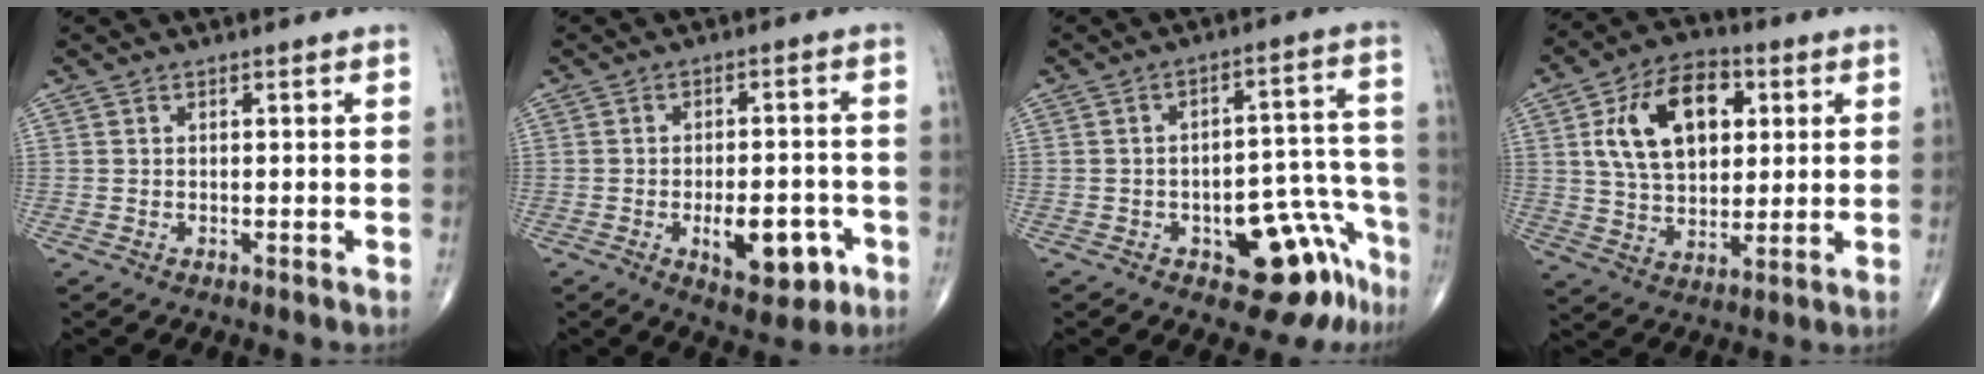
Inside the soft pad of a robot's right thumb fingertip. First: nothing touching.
{"total": 9.9, "force": [-3.7, 4.8, 7.9], "torque": [-0.095, 0.013, -0.044]}
{"total": 13.5, "force": [-8.0, 6.0, 9.2], "torque": [-0.058, 0.081, -0.102]}
{"total": 16.3, "force": [4.5, 10.3, 11.8], "torque": [-0.175, 0.001, 0.080]}